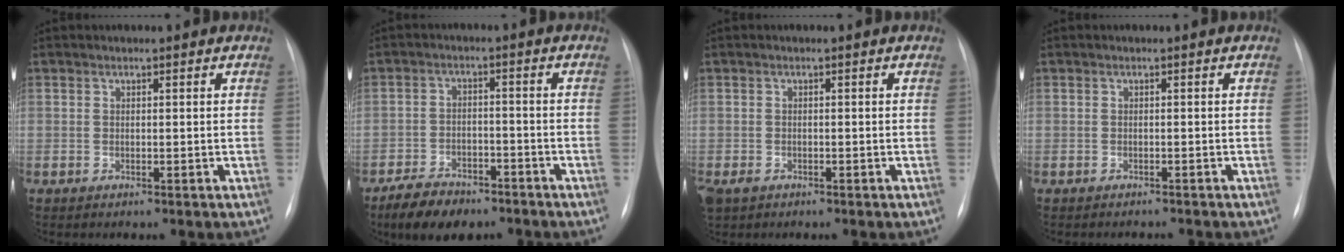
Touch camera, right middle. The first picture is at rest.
{"total": 8.1, "force": [-6.2, 3.6, 3.8], "torque": [-0.074, -0.005, -0.106]}
{"total": 2.5, "force": [-1.5, 1.7, 1.1], "torque": [-0.023, -0.002, -0.019]}
{"total": 2.2, "force": [-2.2, 0.3, 0.2], "torque": [0.002, -0.005, -0.026]}